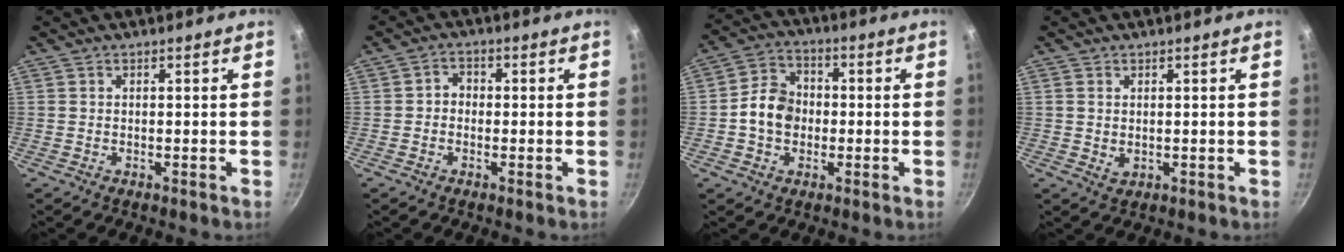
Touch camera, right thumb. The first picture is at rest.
{"total": 2.5, "force": [-0.5, 2.1, 1.2], "torque": [-0.009, 0.010, -0.014]}
{"total": 8.7, "force": [-0.9, 7.1, 4.9], "torque": [-0.057, 0.021, -0.030]}
{"total": 1.8, "force": [0.4, 1.3, 1.2], "torque": [-0.020, -0.001, 0.009]}